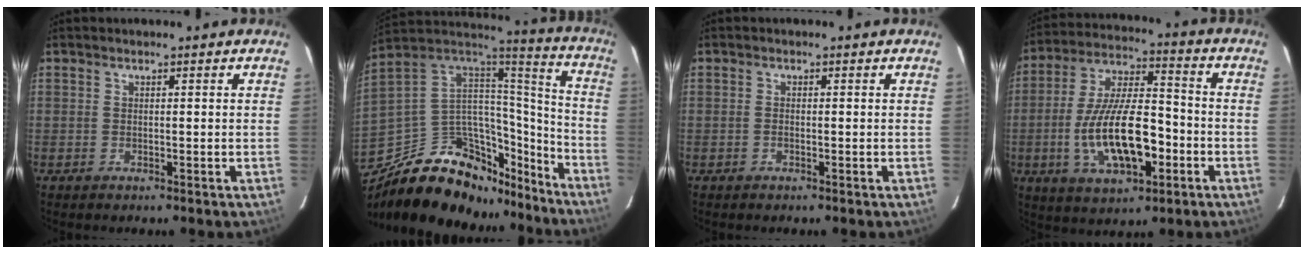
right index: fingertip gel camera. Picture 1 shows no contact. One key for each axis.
{"total": 29.7, "fx": -20.4, "fy": 15.3, "fz": 15.2, "tx": -0.280, "ty": 0.041, "tz": -0.293}
{"total": 0.7, "fx": -0.3, "fy": 0.3, "fz": 0.5, "tx": -0.012, "ty": 0.001, "tz": -0.006}
{"total": 17.5, "fx": -5.0, "fy": 7.0, "fz": 15.2, "tx": -0.302, "ty": -0.001, "tz": -0.079}